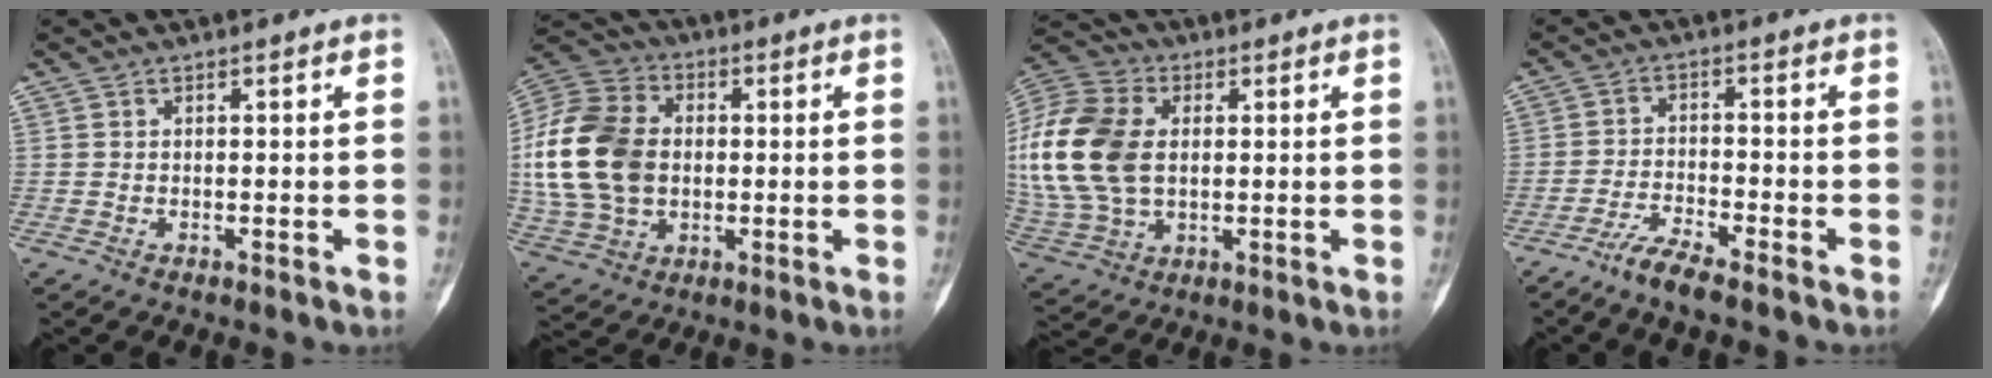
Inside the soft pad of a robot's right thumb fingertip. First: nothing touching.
{"total": 19.4, "force": [0.5, 14.0, 13.4], "torque": [-0.257, 0.014, 0.011]}
{"total": 21.2, "force": [2.0, 14.3, 15.5], "torque": [-0.346, 0.003, 0.044]}
{"total": 5.0, "force": [-4.1, 0.4, 2.8], "torque": [-0.066, 0.014, -0.086]}